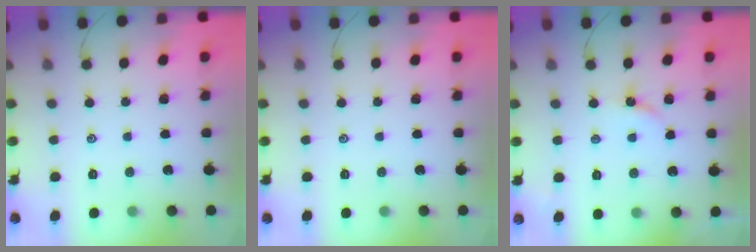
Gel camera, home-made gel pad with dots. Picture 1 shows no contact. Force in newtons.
{"total": 0.0}
{"total": 2.6, "press": 2.6, "slide": 0.4}